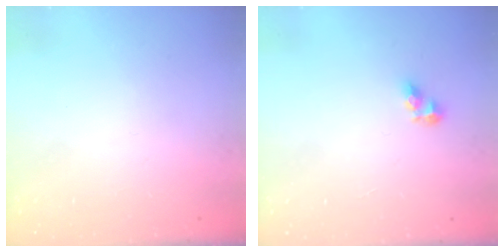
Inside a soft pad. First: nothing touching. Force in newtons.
{"total": 5.0, "press": 5.0, "slide": 0.5}